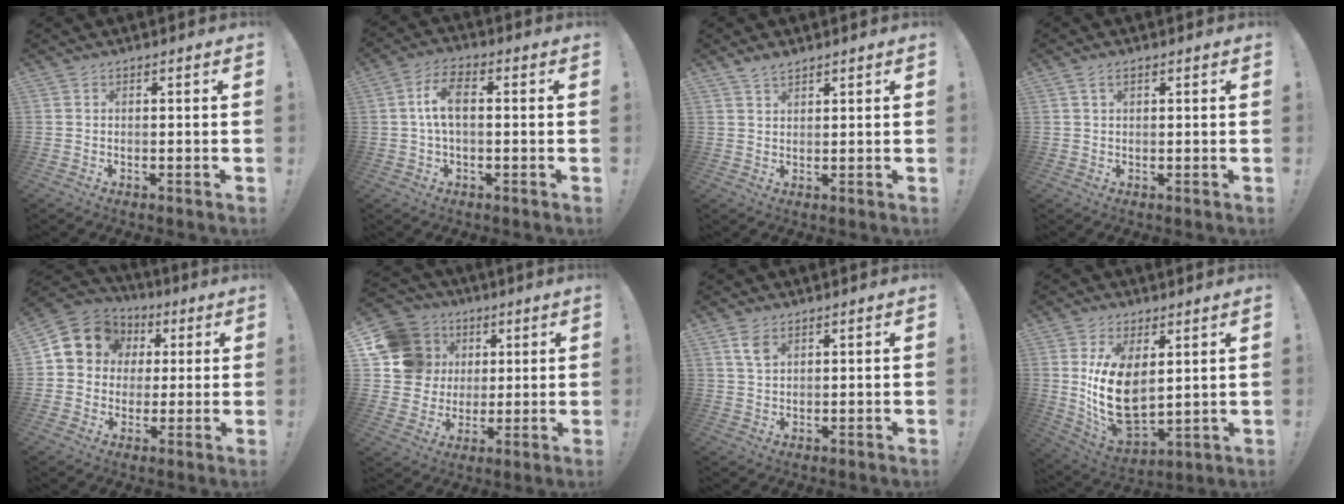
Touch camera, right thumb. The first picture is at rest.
{"total": 7.5, "force": [0.6, 3.5, 6.6], "torque": [-0.131, 0.008, 0.012]}
{"total": 3.1, "force": [2.6, 1.3, 1.1], "torque": [-0.021, -0.015, 0.048]}
{"total": 2.4, "force": [1.2, 1.1, 1.8], "torque": [-0.030, 0.001, 0.020]}
{"total": 10.7, "force": [3.3, 9.6, 3.3], "torque": [-0.053, -0.010, 0.069]}
{"total": 17.0, "force": [4.6, 15.1, 6.2], "torque": [-0.089, -0.007, 0.116]}
{"total": 4.2, "force": [2.2, 2.2, 2.8], "torque": [-0.046, -0.008, 0.040]}
{"total": 15.7, "force": [3.9, 8.9, 12.3], "torque": [-0.232, -0.047, 0.073]}